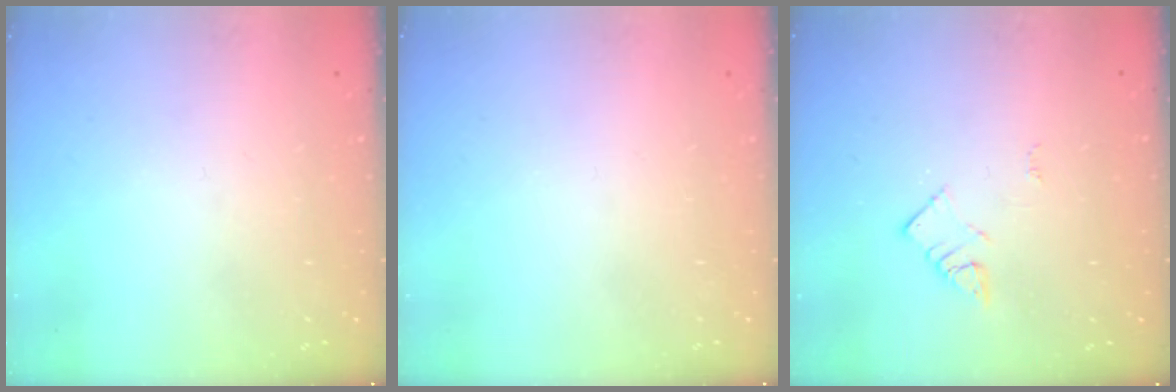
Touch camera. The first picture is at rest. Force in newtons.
{"total": 1.6, "press": 1.6, "slide": 0.1}
{"total": 2.9, "press": 2.9, "slide": 0.2}